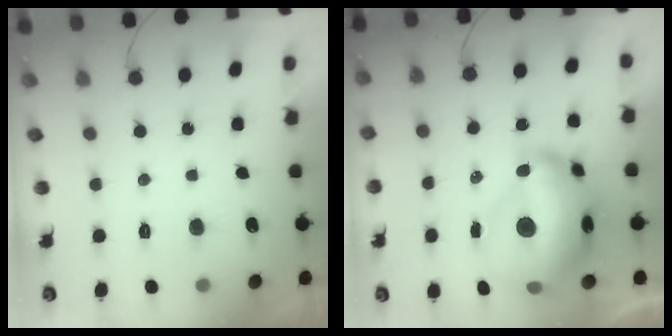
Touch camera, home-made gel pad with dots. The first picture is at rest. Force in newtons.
{"total": 21.7, "press": 21.7, "slide": 1.5}